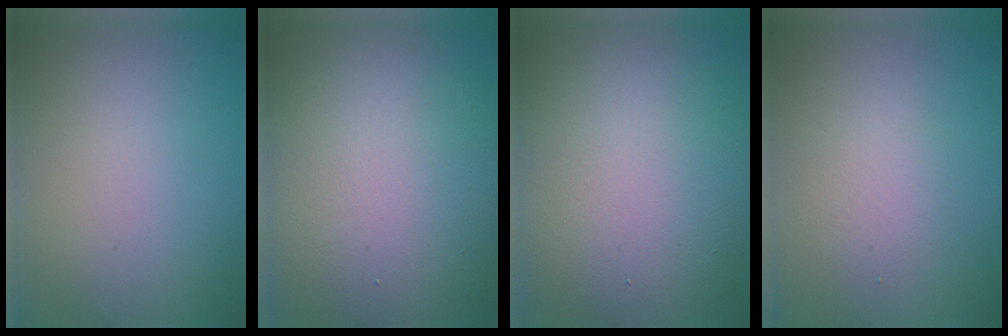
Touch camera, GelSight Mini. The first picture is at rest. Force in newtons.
{"total": 14.6, "press": 14.6, "slide": 0.7}
{"total": 13.8, "press": 13.8, "slide": 0.6}
{"total": 2.1, "press": 2.1, "slide": 0.0}